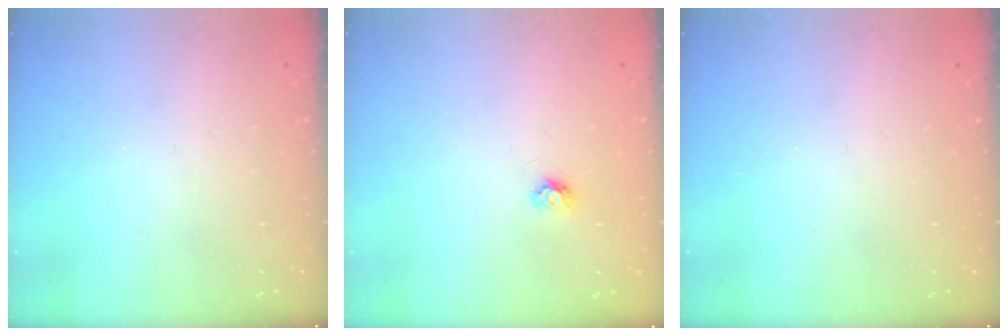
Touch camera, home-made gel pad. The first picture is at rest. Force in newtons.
{"total": 4.2, "press": 4.2, "slide": 0.4}
{"total": 0.0}